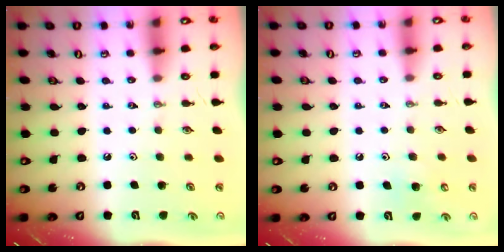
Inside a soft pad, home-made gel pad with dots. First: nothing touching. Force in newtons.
{"total": 6.3, "press": 6.3, "slide": 0.0}